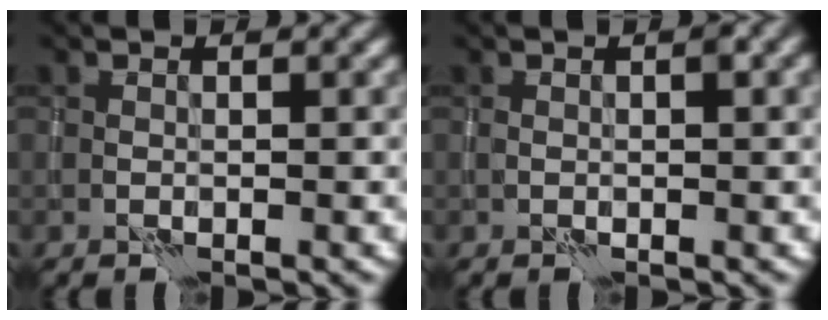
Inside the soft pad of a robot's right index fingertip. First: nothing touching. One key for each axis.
{"total": 1.3, "fx": 0.2, "fy": 0.2, "fz": 1.2, "tx": -0.018, "ty": 0.002, "tz": 0.004}